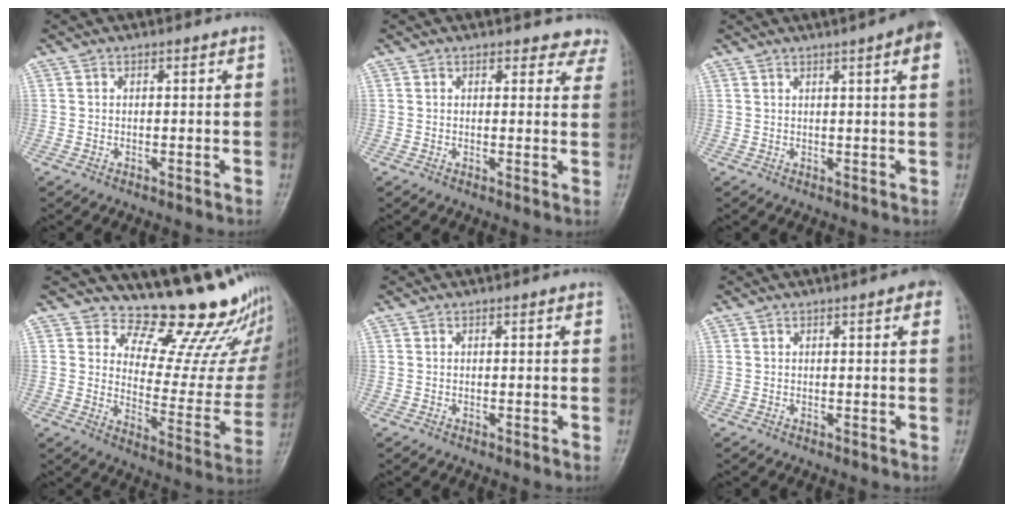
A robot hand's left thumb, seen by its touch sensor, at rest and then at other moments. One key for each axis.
{"total": 5.7, "fx": 5.1, "fy": 2.4, "fz": 0.1, "tx": 0.049, "ty": -0.022, "tz": 0.030}
{"total": 7.0, "fx": 3.7, "fy": 0.5, "fz": 6.0, "tx": -0.074, "ty": 0.011, "tz": 0.043}
{"total": 18.3, "fx": 16.2, "fy": 6.2, "fz": 5.8, "tx": -0.018, "ty": -0.151, "tz": 0.203}
{"total": 0.0}
{"total": 2.6, "fx": 1.2, "fy": 0.5, "fz": 2.2, "tx": -0.025, "ty": 0.002, "tz": 0.010}